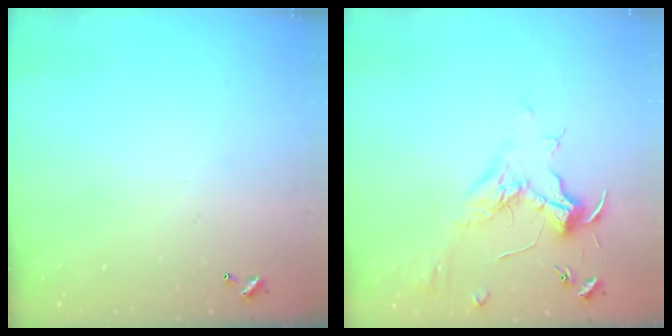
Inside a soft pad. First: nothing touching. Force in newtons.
{"total": 2.0, "press": 1.9, "slide": 0.7}